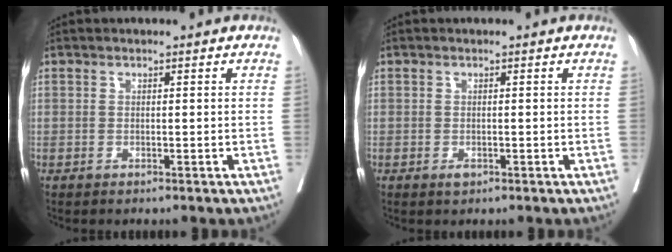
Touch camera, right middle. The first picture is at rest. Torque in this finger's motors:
{"motor_torque": [0.25, -0.06, 0.02, 0.00]}